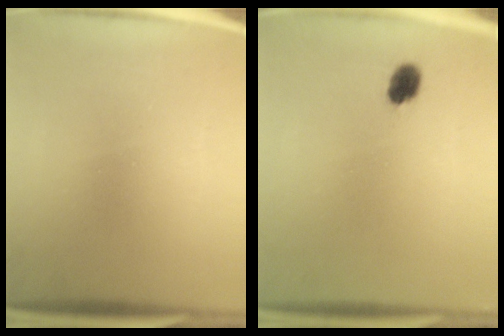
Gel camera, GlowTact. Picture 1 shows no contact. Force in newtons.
{"total": 3.1}